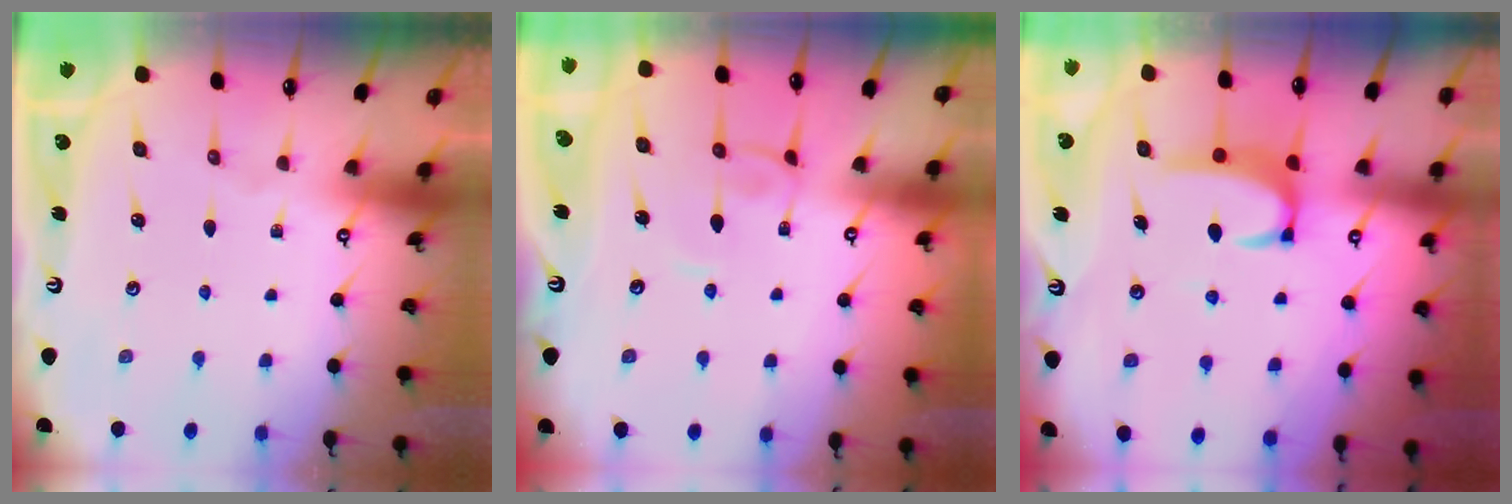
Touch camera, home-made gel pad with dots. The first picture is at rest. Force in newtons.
{"total": 2.6, "press": 2.6, "slide": 0.2}
{"total": 3.2, "press": 3.2, "slide": 0.3}